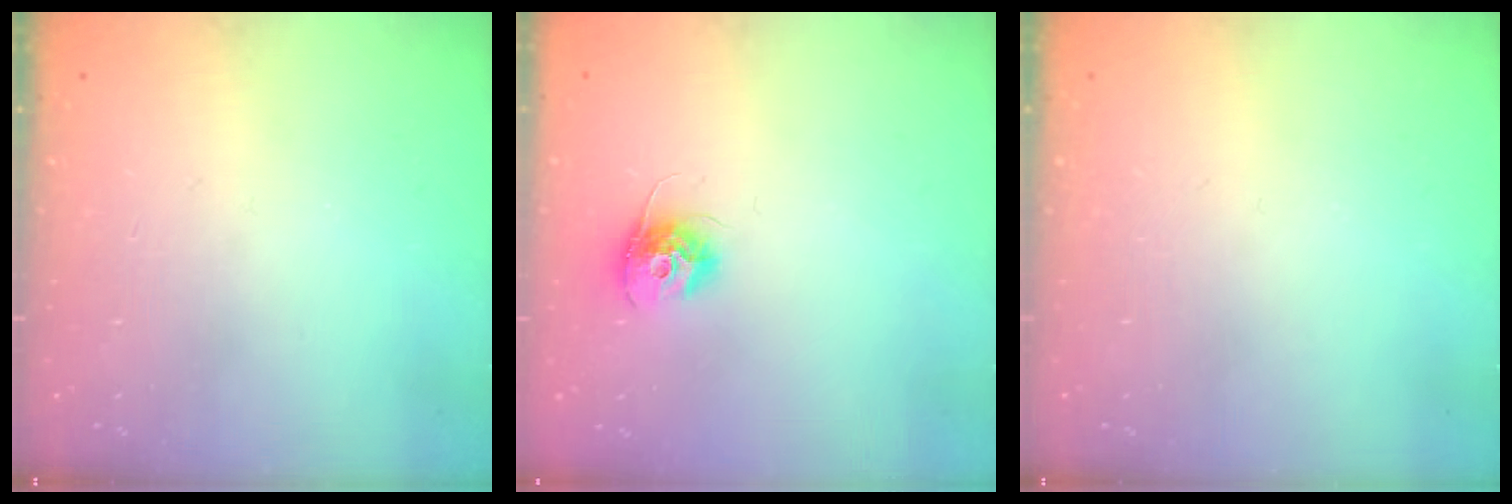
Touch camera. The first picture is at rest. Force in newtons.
{"total": 10.3, "press": 10.3, "slide": 0.5}
{"total": 0.0}